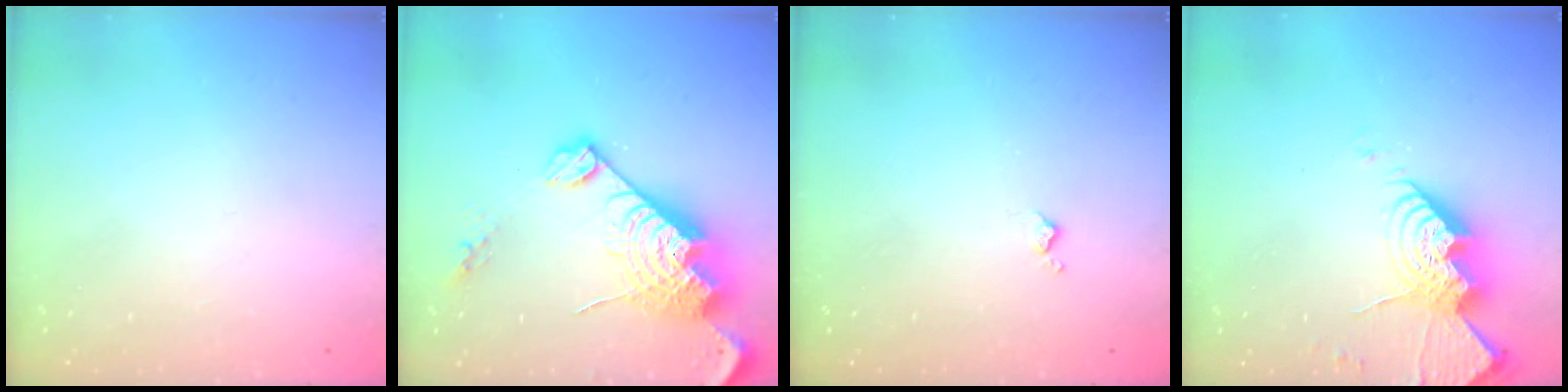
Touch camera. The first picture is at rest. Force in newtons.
{"total": 21.5, "press": 21.4, "slide": 2.0}
{"total": 3.8, "press": 3.7, "slide": 0.6}
{"total": 15.0, "press": 14.9, "slide": 1.4}